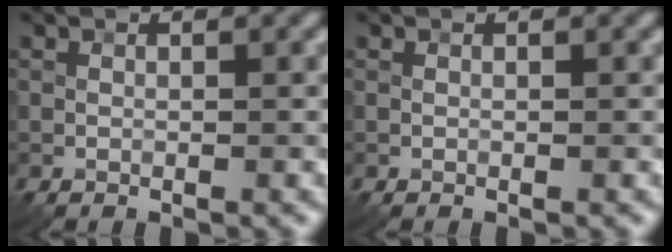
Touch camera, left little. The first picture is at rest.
{"total": 0.0}